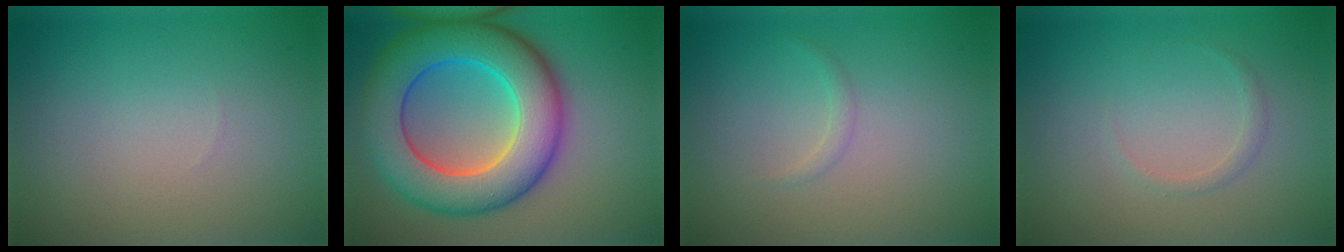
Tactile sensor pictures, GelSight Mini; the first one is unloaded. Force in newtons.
{"total": 11.6, "press": 11.6, "slide": 0.3}
{"total": 0.7, "press": 0.7, "slide": 0.0}
{"total": 0.8, "press": 0.8, "slide": 0.2}